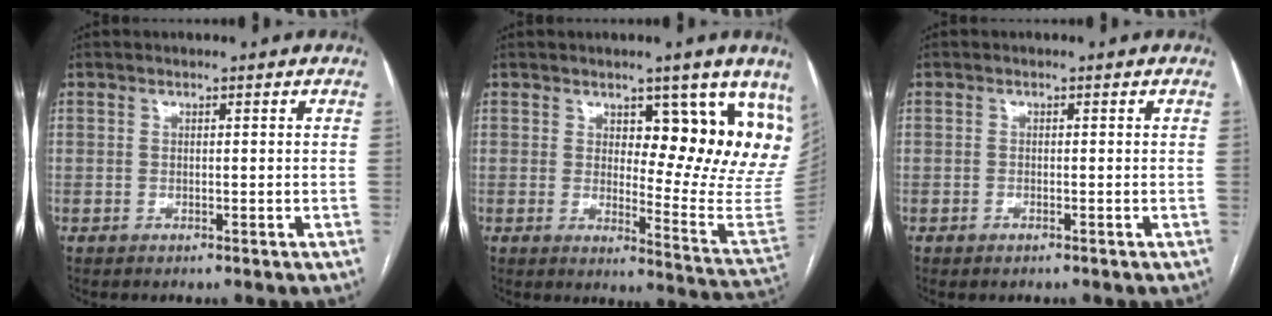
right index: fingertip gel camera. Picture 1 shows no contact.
{"total": 14.1, "force": [8.3, 4.1, 10.7], "torque": [-0.118, -0.031, 0.097]}
{"total": 0.7, "force": [-0.4, 0.3, 0.4], "torque": [-0.009, 0.000, -0.001]}